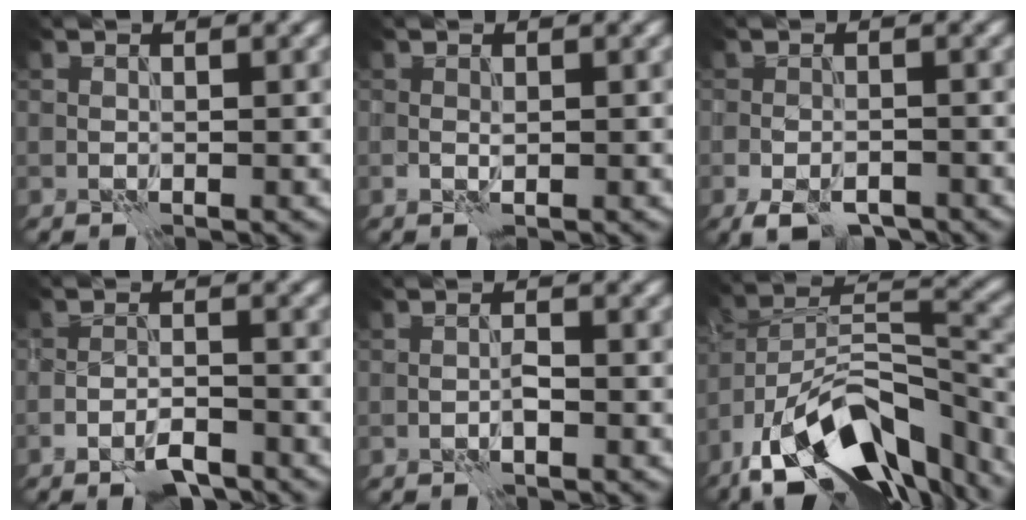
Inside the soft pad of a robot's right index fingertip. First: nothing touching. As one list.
[{"total": 0.7, "force": [0.0, 0.4, 0.6], "torque": [-0.013, 0.001, -0.002]}, {"total": 4.2, "force": [-3.0, 1.8, 2.4], "torque": [-0.038, -0.007, -0.050]}, {"total": 2.9, "force": [-2.2, 0.8, 1.8], "torque": [-0.031, 0.002, -0.042]}, {"total": 0.9, "force": [-0.5, 0.2, 0.8], "torque": [-0.015, 0.003, -0.009]}, {"total": 15.5, "force": [-10.6, 6.5, 9.4], "torque": [-0.181, 0.010, -0.166]}]